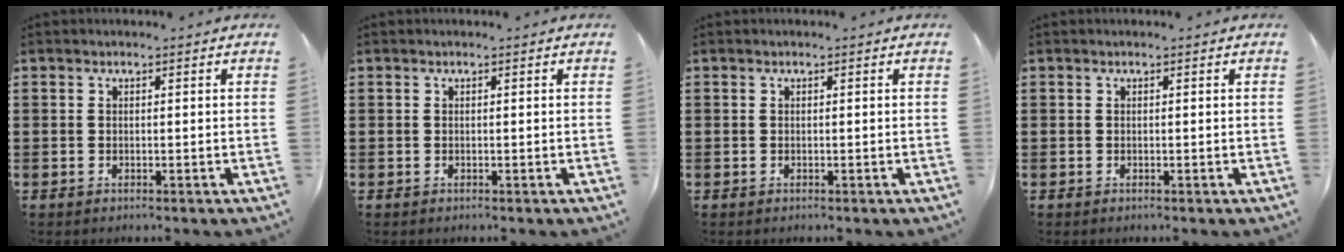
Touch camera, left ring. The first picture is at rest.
{"total": 0.0}
{"total": 0.0}
{"total": 0.0}